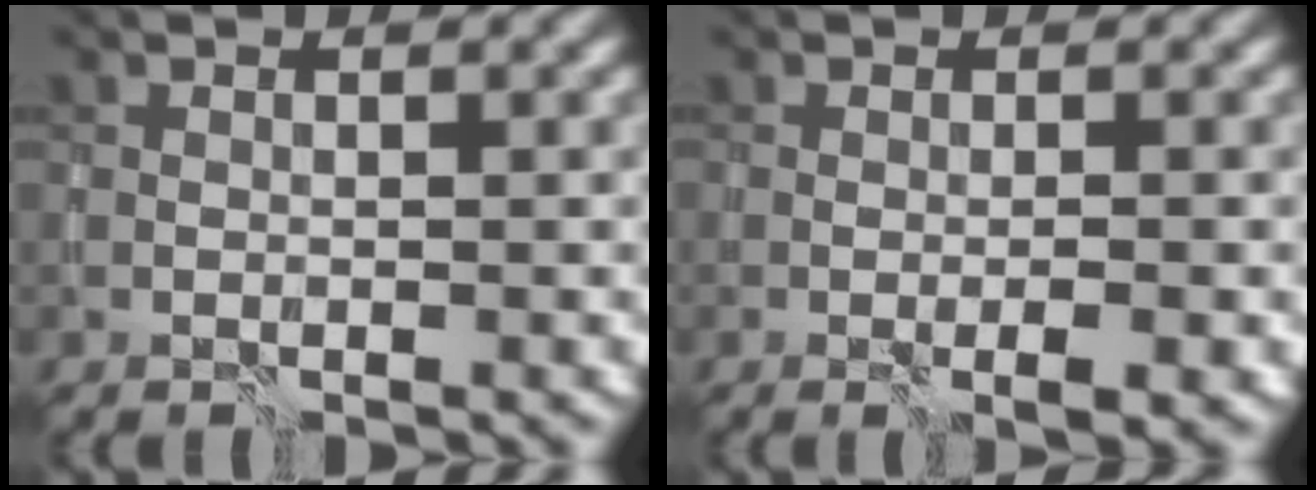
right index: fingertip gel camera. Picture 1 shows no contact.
{"total": 1.4, "force": [-0.5, 0.0, 1.3], "torque": [-0.020, -0.006, -0.006]}